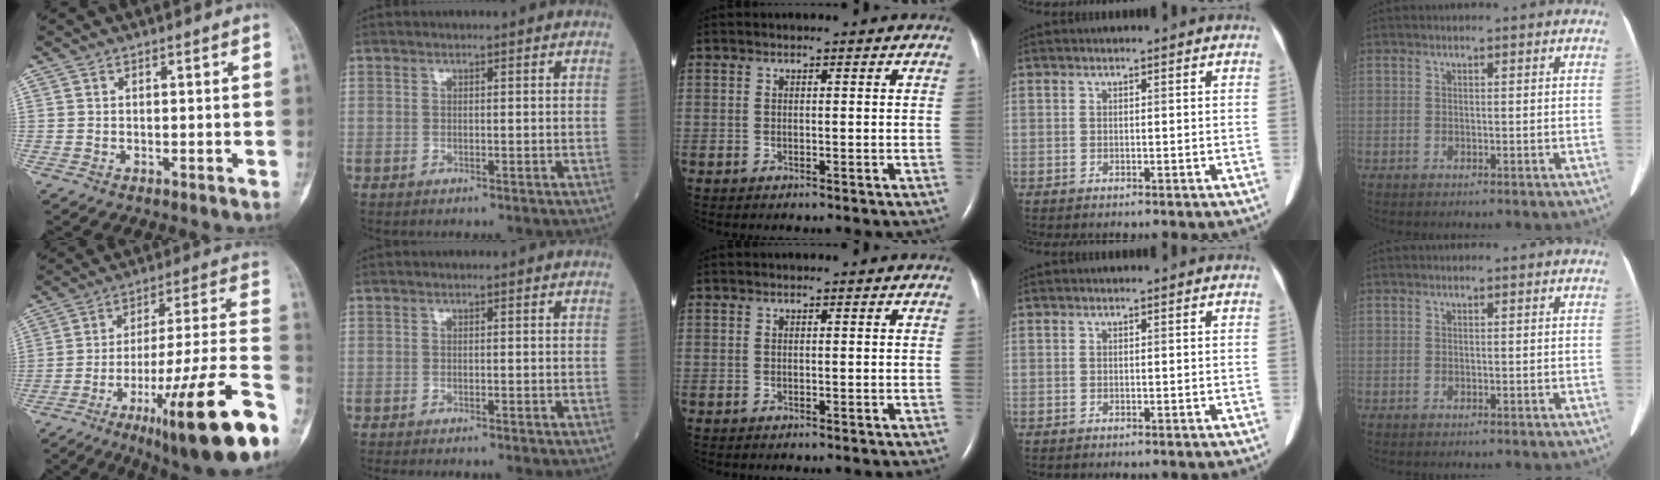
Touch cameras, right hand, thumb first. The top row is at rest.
{"thumb": {"total": 25.0, "force": [-13.0, 2.8, 21.2], "torque": [-0.286, 0.052, -0.199]}, "index": {"total": 3.4, "force": [-3.0, 0.4, 1.6], "torque": [-0.021, -0.007, -0.037]}}